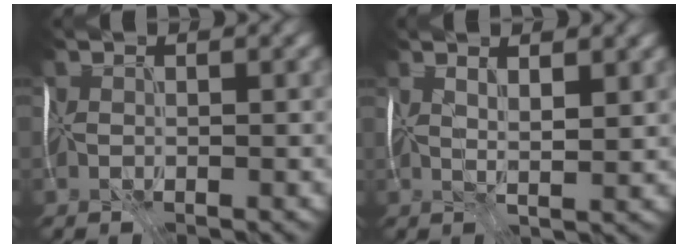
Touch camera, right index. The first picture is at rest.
{"total": 2.5, "force": [1.7, -0.3, 1.8], "torque": [-0.033, 0.001, 0.034]}